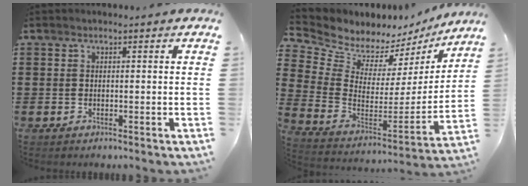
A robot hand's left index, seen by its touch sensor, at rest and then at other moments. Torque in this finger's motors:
{"motor_torque": [-0.24, -0.62, 0.13, 0.01]}